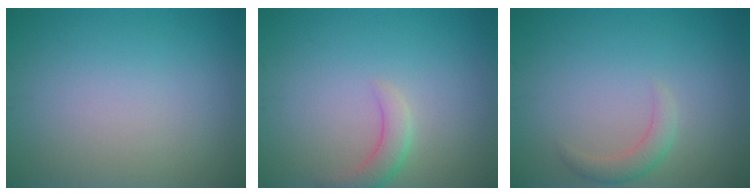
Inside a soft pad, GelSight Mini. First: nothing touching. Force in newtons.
{"total": 2.1, "press": 2.1, "slide": 0.3}
{"total": 1.7, "press": 1.7, "slide": 0.3}